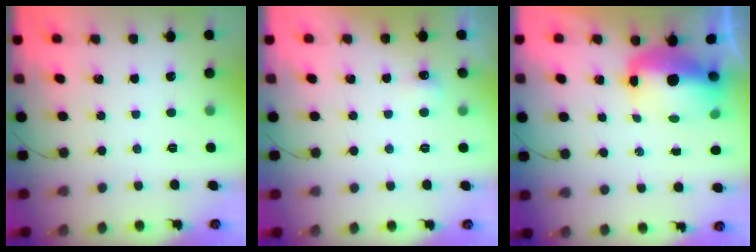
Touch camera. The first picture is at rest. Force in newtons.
{"total": 11.4, "press": 3.4, "slide": 10.9}
{"total": 9.7, "press": 9.6, "slide": 1.9}